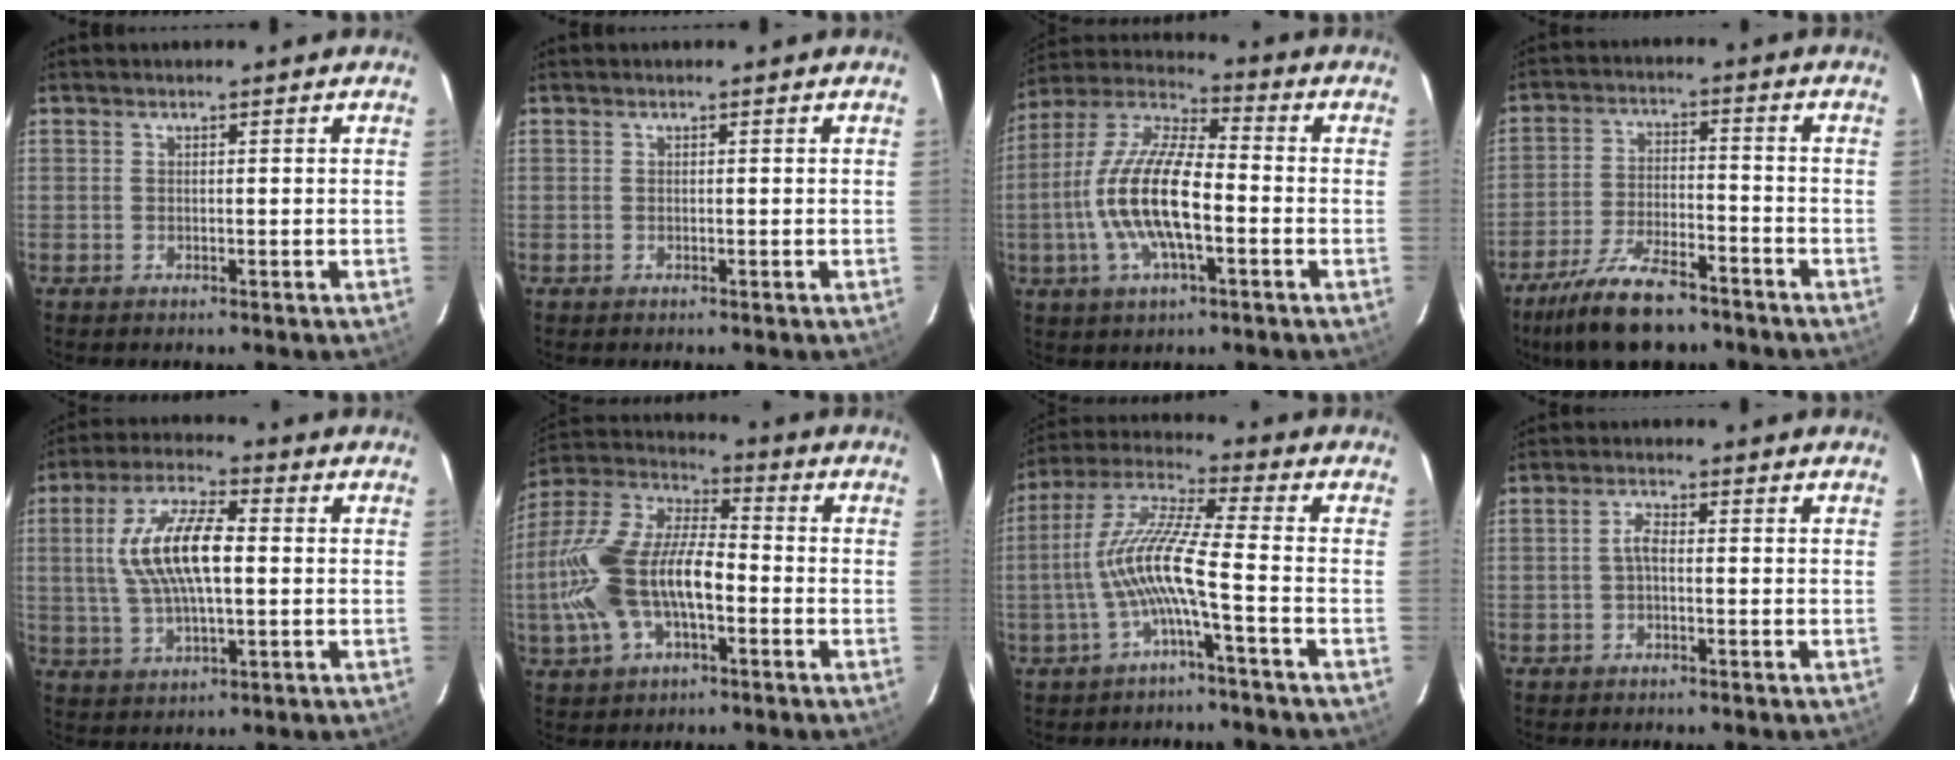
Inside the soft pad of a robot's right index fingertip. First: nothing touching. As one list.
[{"total": 0.0}, {"total": 16.2, "force": [-3.4, 5.6, 14.8], "torque": [-0.296, 0.000, -0.072]}, {"total": 14.0, "force": [-11.0, 4.7, 7.4], "torque": [-0.167, -0.016, -0.191]}, {"total": 13.0, "force": [1.1, 4.8, 12.0], "torque": [-0.238, 0.014, 0.023]}, {"total": 19.3, "force": [-4.3, 9.3, 16.4], "torque": [-0.350, 0.003, -0.082]}, {"total": 10.5, "force": [-3.1, 0.0, 10.0], "torque": [-0.208, 0.010, -0.060]}, {"total": 2.1, "force": [-0.5, 0.8, 1.9], "torque": [-0.040, 0.008, -0.011]}]